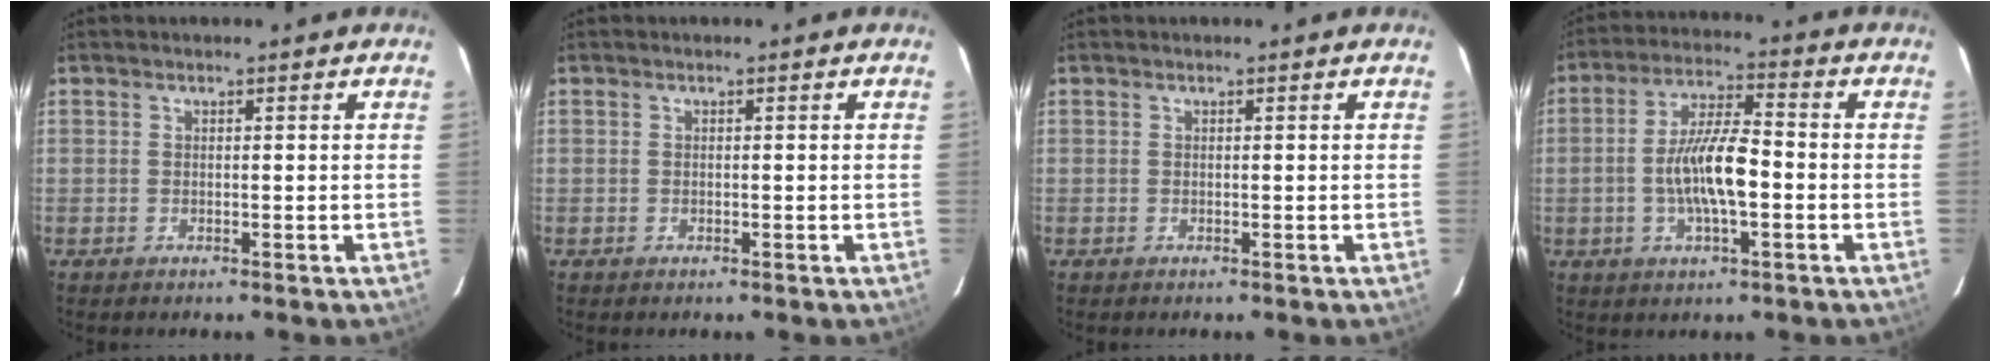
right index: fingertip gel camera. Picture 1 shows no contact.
{"total": 0.0}
{"total": 0.0}
{"total": 11.2, "force": [-2.1, 4.0, 10.2], "torque": [-0.196, 0.010, -0.035]}